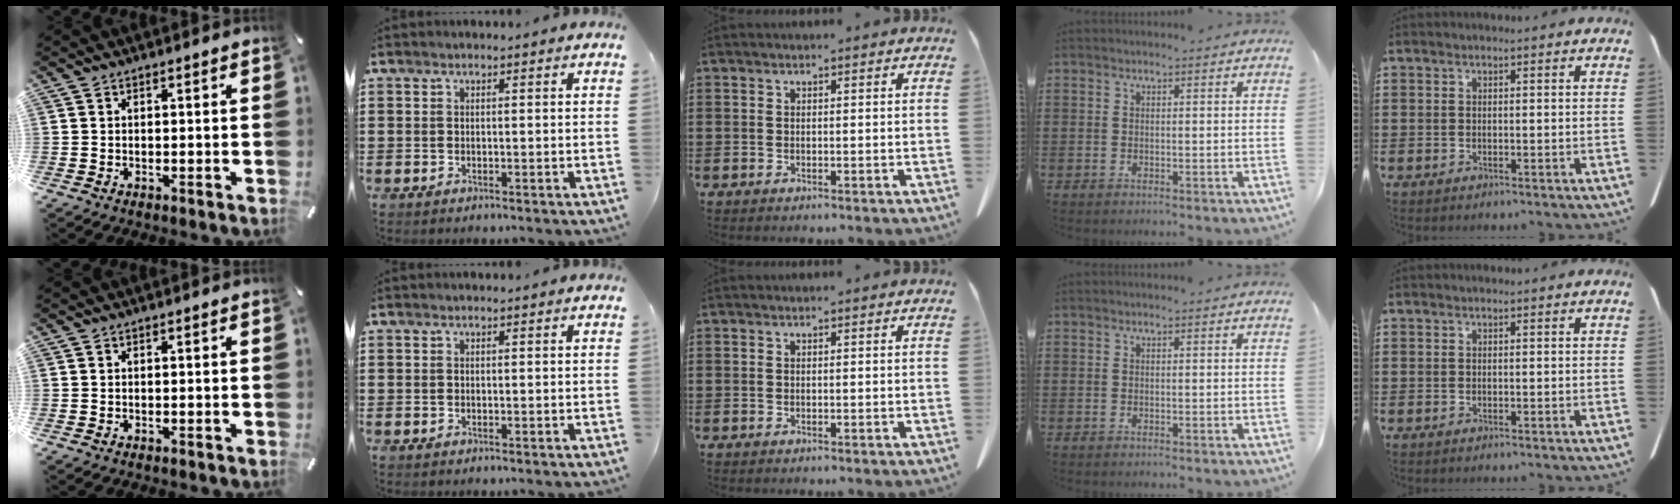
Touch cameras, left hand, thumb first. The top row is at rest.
{}